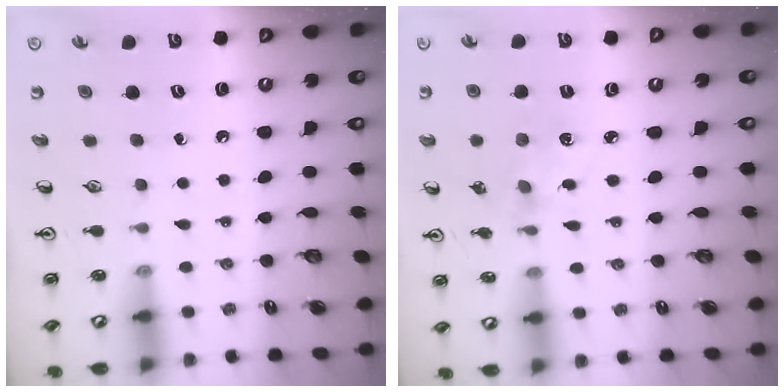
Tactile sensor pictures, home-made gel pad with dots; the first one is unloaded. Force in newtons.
{"total": 3.4, "press": 3.4, "slide": 0.3}